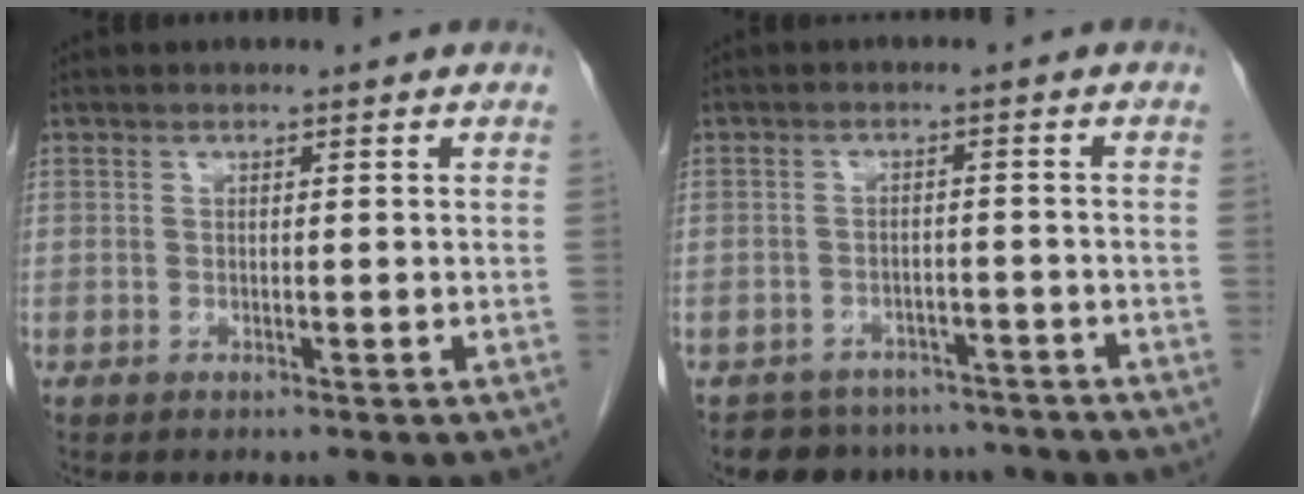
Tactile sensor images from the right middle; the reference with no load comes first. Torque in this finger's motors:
{"motor_torque": [0.10, -0.10, 0.00, 0.02]}